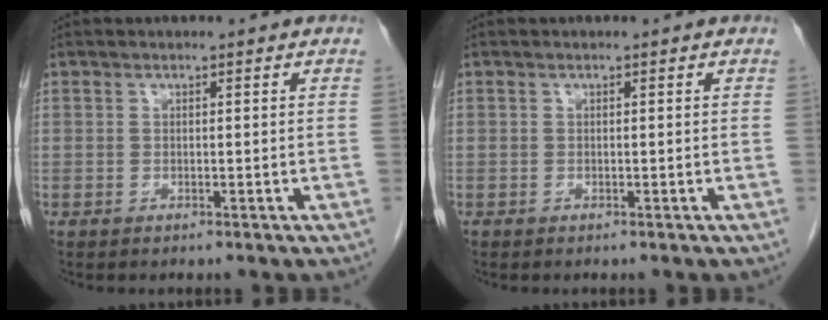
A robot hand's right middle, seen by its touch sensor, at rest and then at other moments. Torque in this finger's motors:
{"motor_torque": [-0.23, -0.05, -0.01, -0.01]}